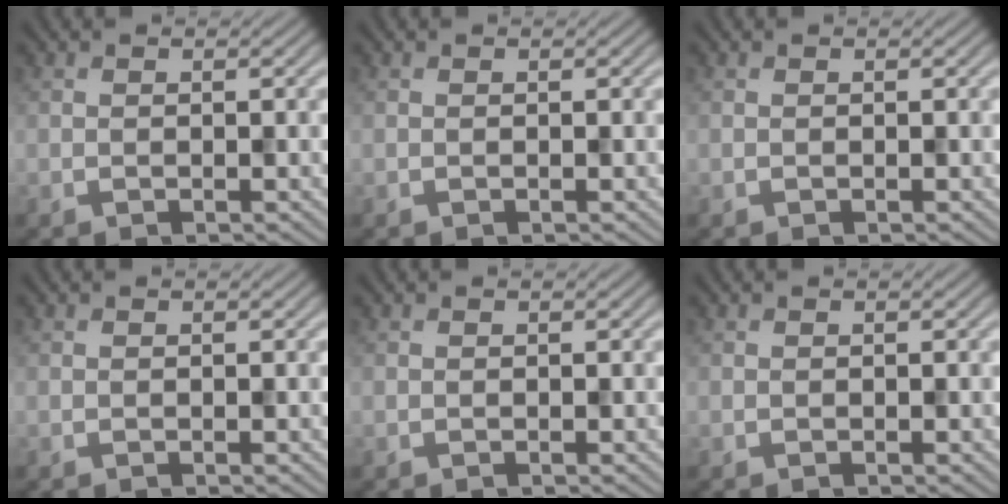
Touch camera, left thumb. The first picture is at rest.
{"total": 0.0}
{"total": 0.0}
{"total": 0.0}
{"total": 0.0}
{"total": 0.0}